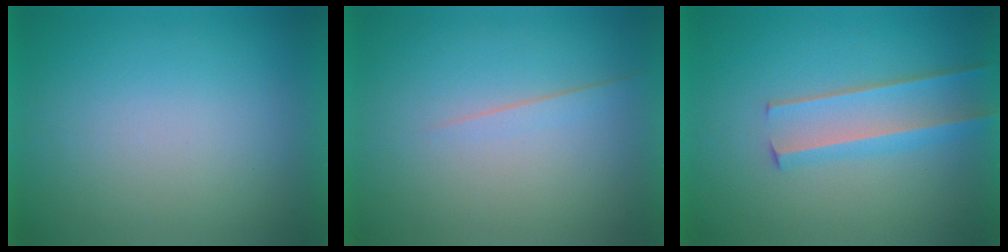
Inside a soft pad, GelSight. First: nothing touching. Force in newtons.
{"total": 1.4}
{"total": 2.9}